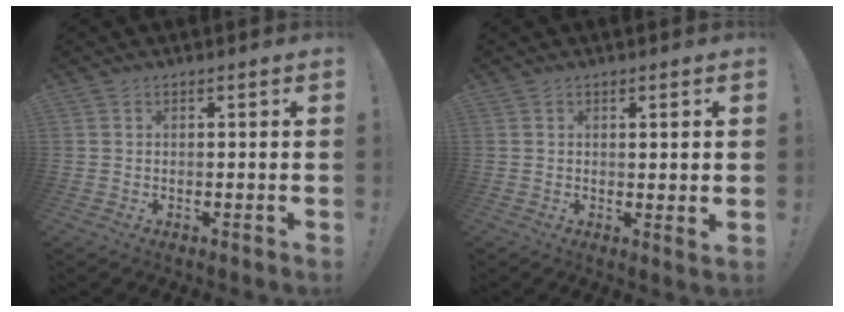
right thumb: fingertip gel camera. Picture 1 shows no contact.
{"total": 2.3, "force": [0.5, -0.3, 2.2], "torque": [-0.031, -0.007, 0.005]}